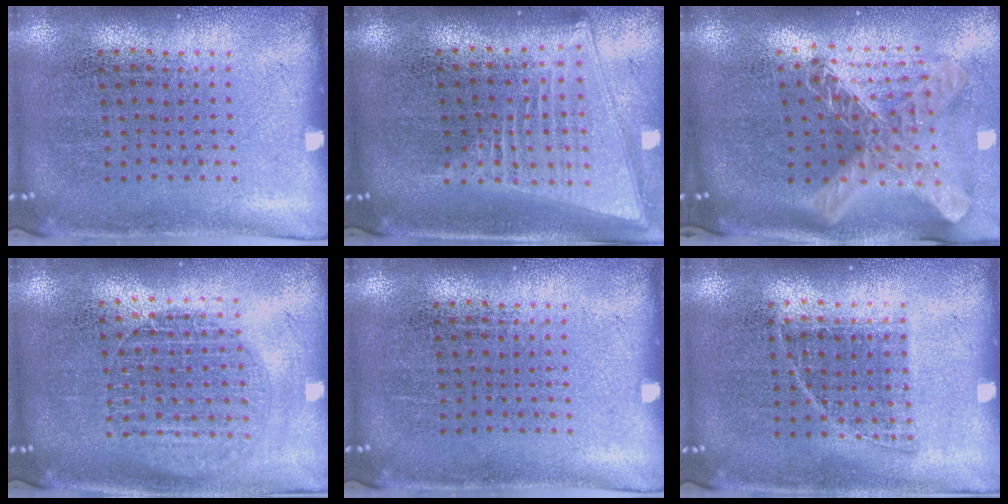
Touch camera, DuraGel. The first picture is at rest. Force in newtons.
{"total": 2.1, "press": 1.7, "slide": 1.2}
{"total": 2.9, "press": 2.1, "slide": 2.1}
{"total": 1.6, "press": 1.4, "slide": 0.7}
{"total": 0.0}
{"total": 0.8, "press": 0.7, "slide": 0.4}